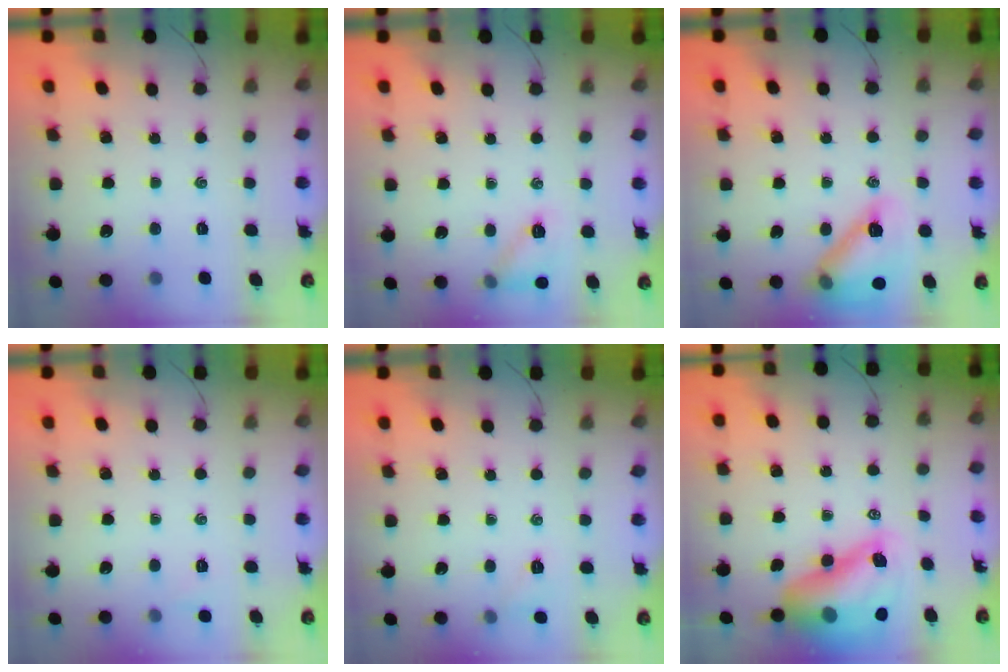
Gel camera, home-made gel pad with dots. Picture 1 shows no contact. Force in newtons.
{"total": 9.4, "press": 9.4, "slide": 0.7}
{"total": 16.7, "press": 16.6, "slide": 1.8}
{"total": 3.5, "press": 3.4, "slide": 0.9}
{"total": 5.3, "press": 5.1, "slide": 1.3}
{"total": 15.1, "press": 14.5, "slide": 4.1}